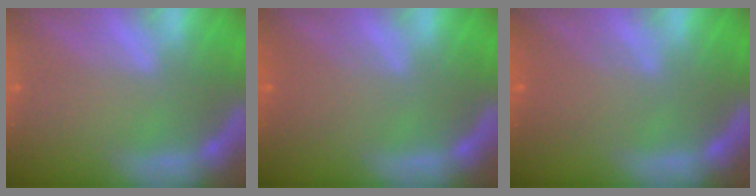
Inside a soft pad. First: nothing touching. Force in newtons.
{"total": 2.5}
{"total": 3.1}